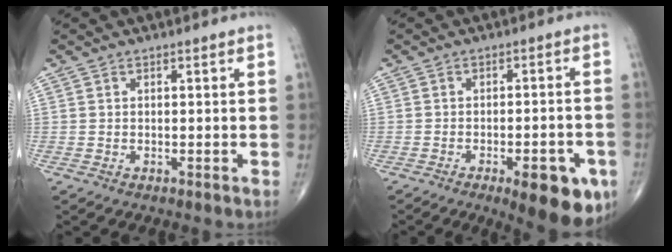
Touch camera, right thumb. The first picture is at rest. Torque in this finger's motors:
{"motor_torque": [2.29, 1.37, 0.90, -0.99, 0.35]}